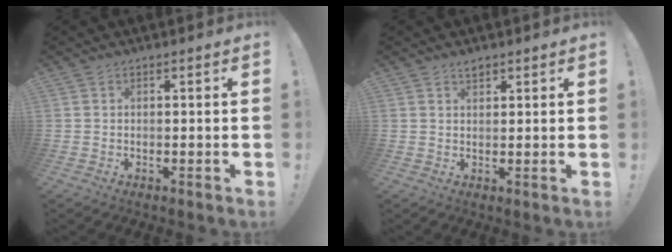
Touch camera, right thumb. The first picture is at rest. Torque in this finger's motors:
{"motor_torque": [-0.27, 0.06, -0.16, 0.18, 0.02]}